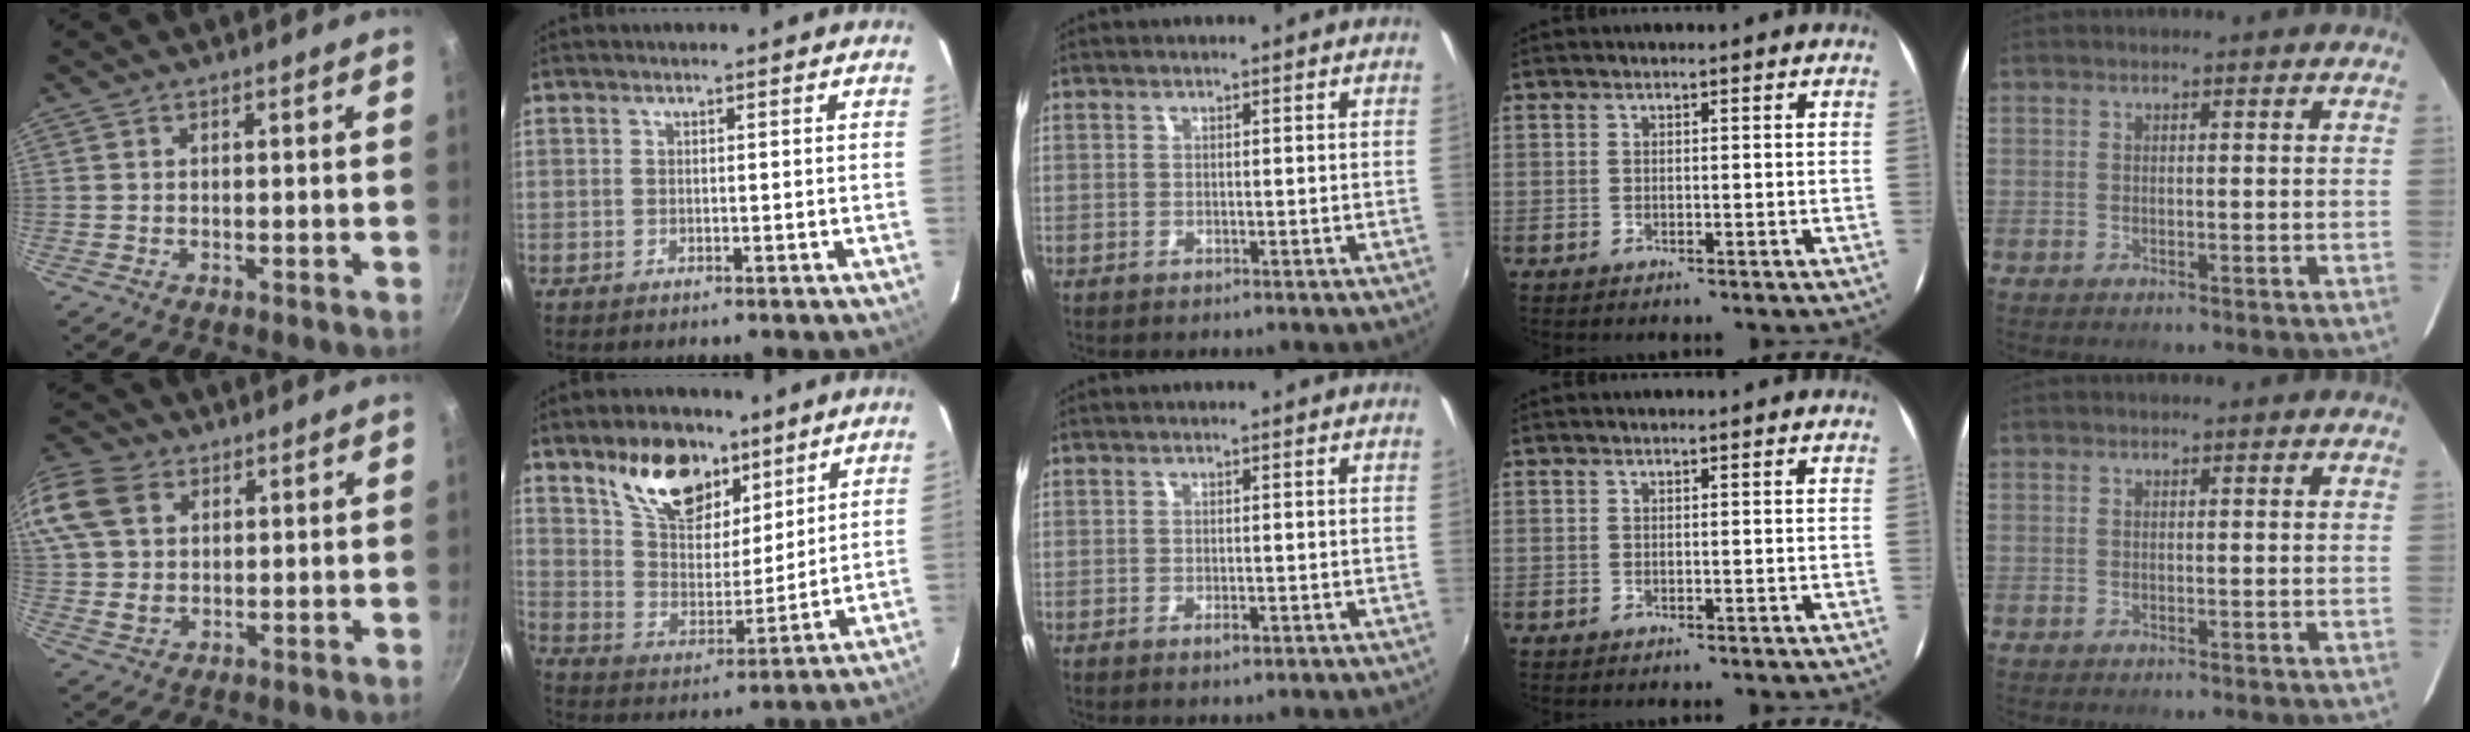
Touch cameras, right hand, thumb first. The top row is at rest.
{"thumb": {"total": 17.9, "force": [6.7, 13.0, 10.2], "torque": [-0.237, 0.021, 0.125]}, "index": {"total": 15.0, "force": [9.5, 8.0, 8.4], "torque": [-0.147, 0.020, 0.175]}, "middle": {"total": 1.2, "force": [-0.7, 0.4, 1.0], "torque": [-0.016, -0.001, -0.010]}}